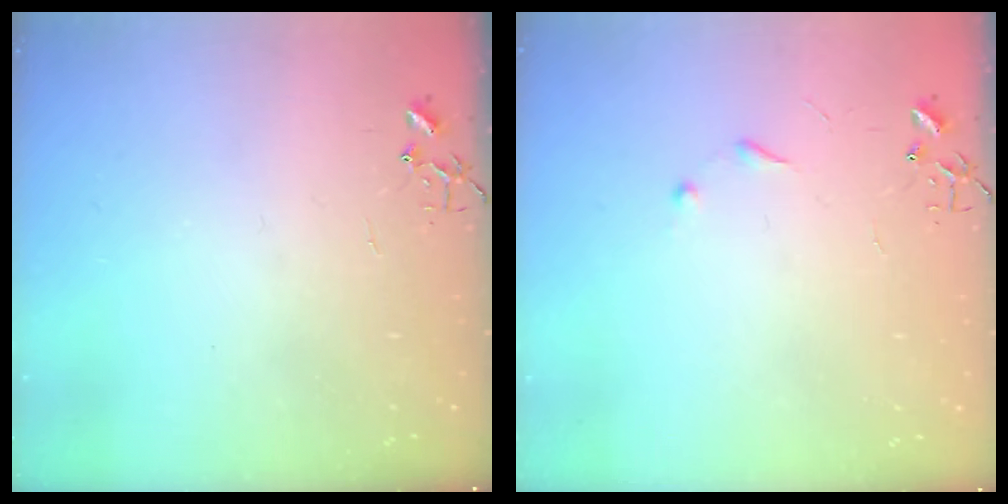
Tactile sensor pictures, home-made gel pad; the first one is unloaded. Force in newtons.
{"total": 6.0, "press": 6.0, "slide": 0.6}